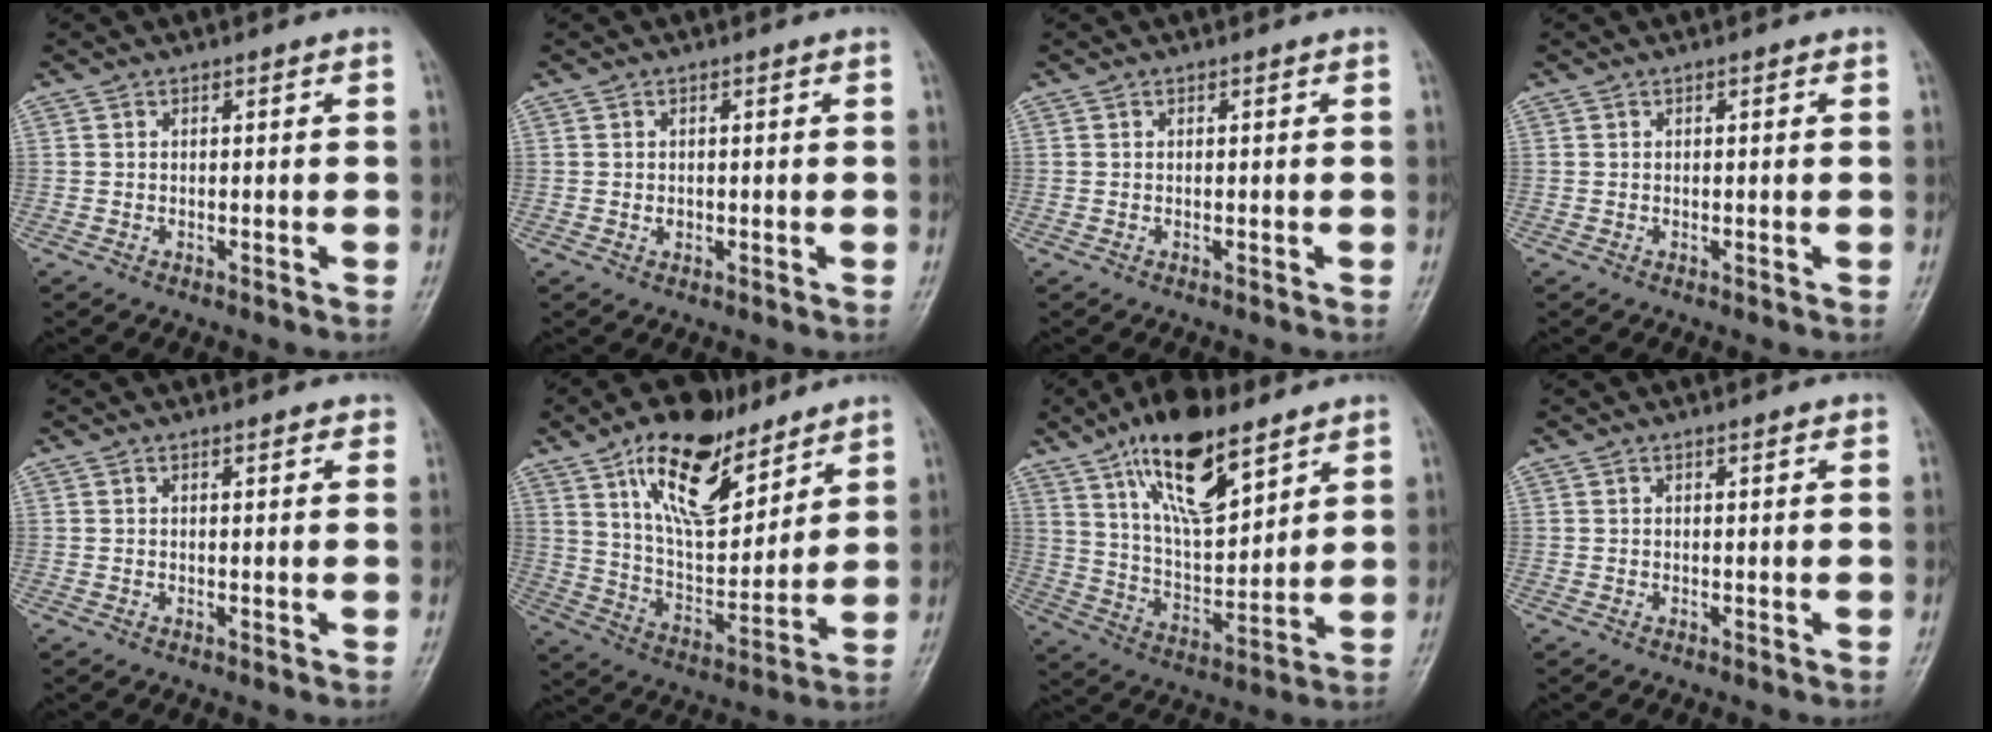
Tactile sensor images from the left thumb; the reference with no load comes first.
{"total": 0.9, "force": [0.1, 0.8, 0.4], "torque": [0.000, 0.001, 0.002]}
{"total": 0.0}
{"total": 0.9, "force": [0.4, 0.3, 0.7], "torque": [-0.012, 0.001, 0.003]}
{"total": 2.1, "force": [1.6, 0.8, 1.1], "torque": [-0.002, -0.002, 0.016]}
{"total": 20.0, "force": [11.9, 9.2, 13.2], "torque": [-0.170, -0.055, 0.212]}
{"total": 18.3, "force": [10.9, 7.4, 12.8], "torque": [-0.186, -0.051, 0.199]}
{"total": 1.2, "force": [0.8, 0.3, 0.8], "torque": [-0.010, -0.003, 0.010]}